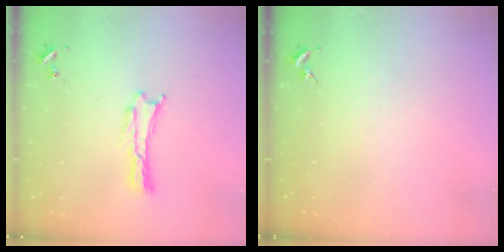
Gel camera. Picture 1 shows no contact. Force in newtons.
{"total": 0.0}